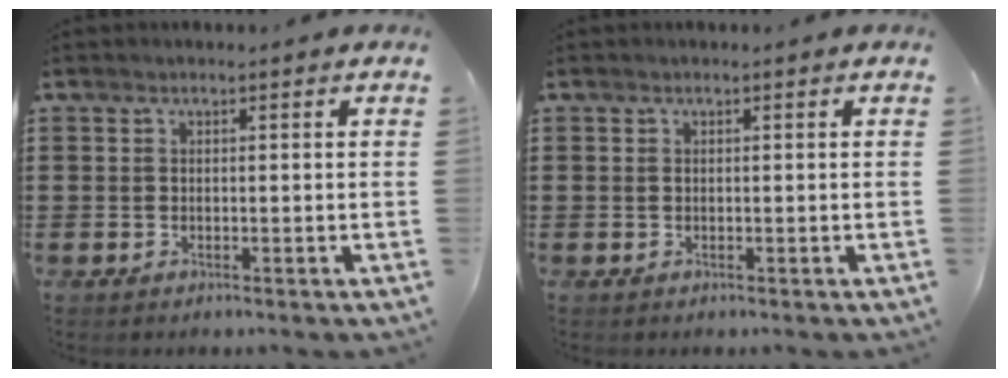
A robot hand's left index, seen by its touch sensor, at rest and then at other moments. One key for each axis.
{"total": 0.0}